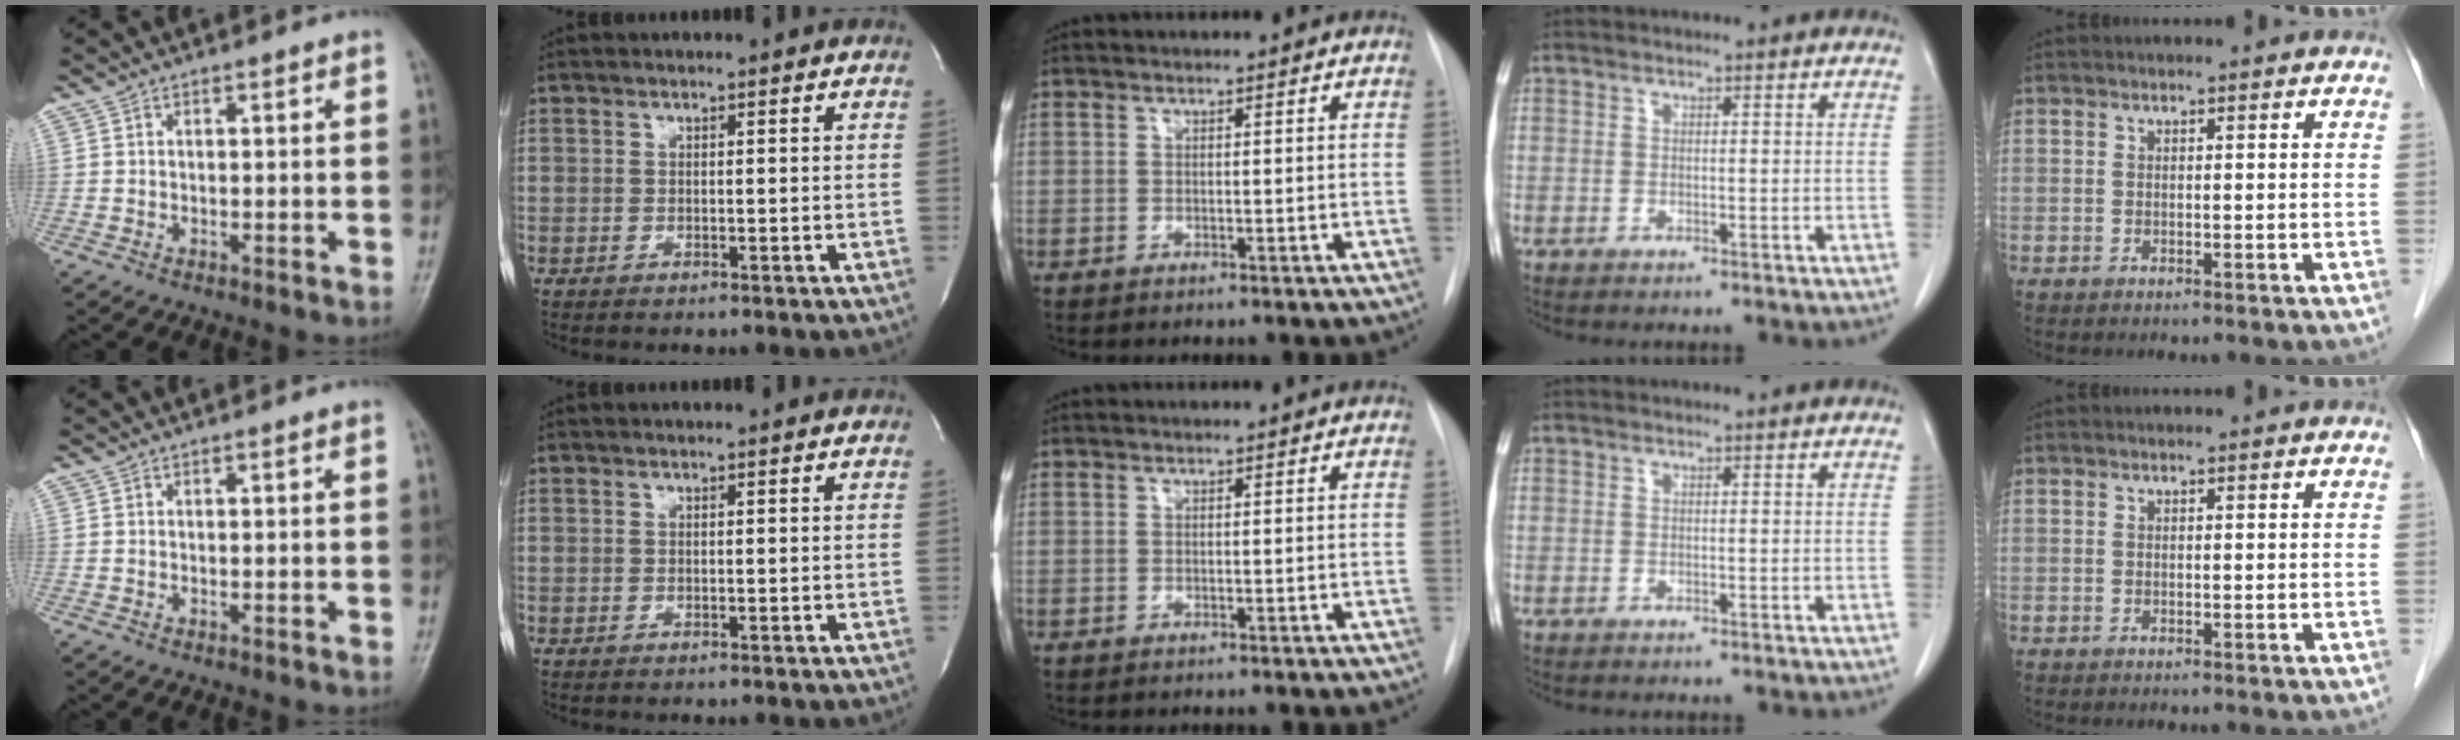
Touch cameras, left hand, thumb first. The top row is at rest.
{}